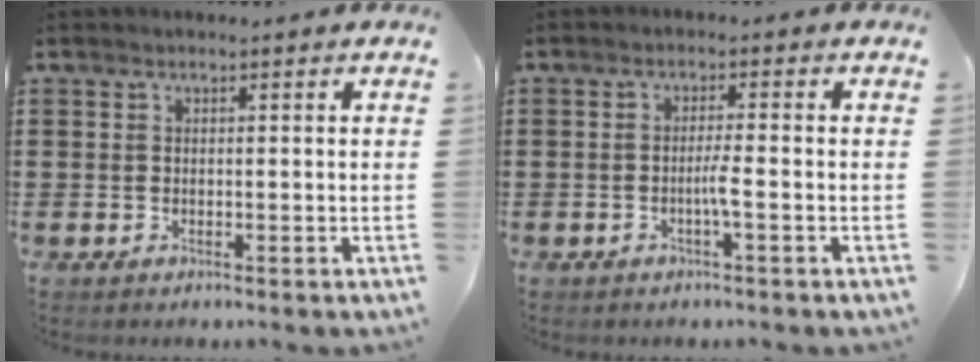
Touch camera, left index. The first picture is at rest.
{"total": 2.6, "force": [-1.0, 0.0, 2.4], "torque": [-0.043, -0.001, -0.020]}